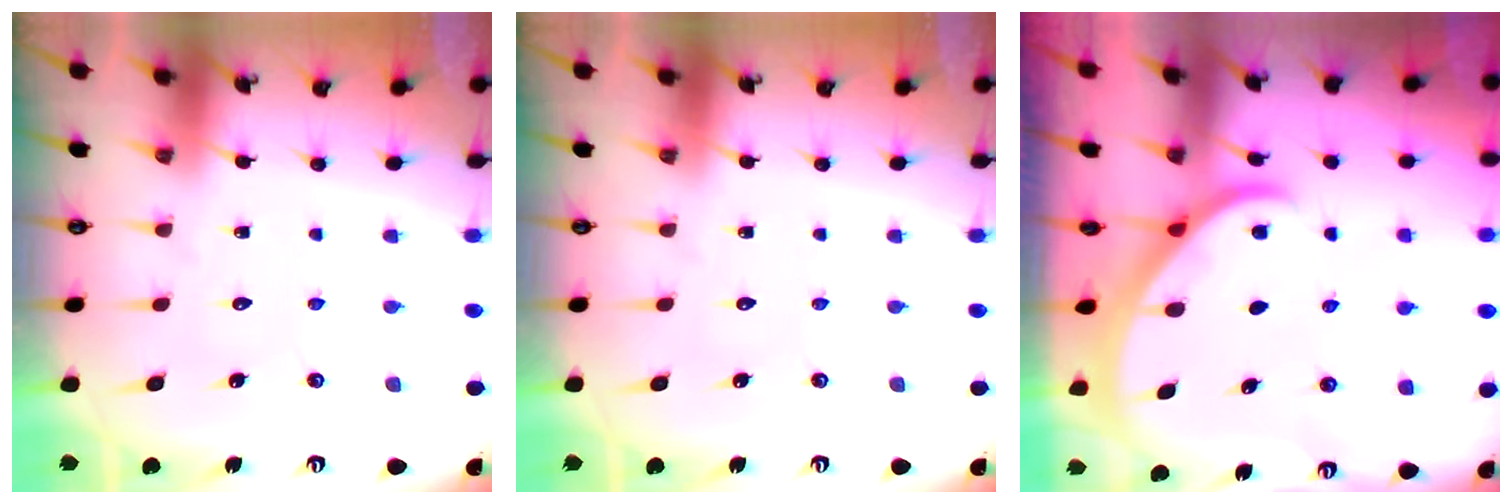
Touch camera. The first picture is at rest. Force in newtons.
{"total": 0.0}
{"total": 2.2, "press": 2.2, "slide": 0.1}